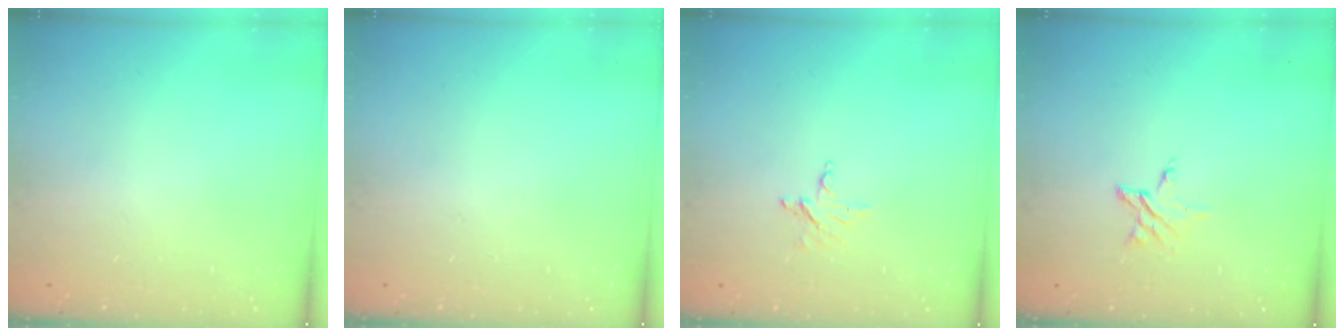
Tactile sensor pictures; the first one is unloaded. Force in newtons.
{"total": 0.0}
{"total": 3.2, "press": 3.2, "slide": 0.3}
{"total": 3.3, "press": 3.3, "slide": 0.3}